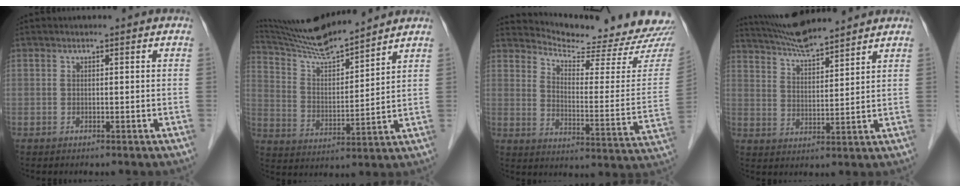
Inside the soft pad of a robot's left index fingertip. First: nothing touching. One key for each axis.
{"total": 13.4, "fx": 12.6, "fy": 0.0, "fz": 4.5, "tx": -0.093, "ty": 0.011, "tz": 0.233}
{"total": 20.4, "fx": 20.0, "fy": 0.9, "fz": 4.1, "tx": -0.063, "ty": -0.111, "tz": 0.248}
{"total": 10.8, "fx": 9.9, "fy": 0.6, "fz": 4.2, "tx": -0.080, "ty": 0.025, "tz": 0.176}